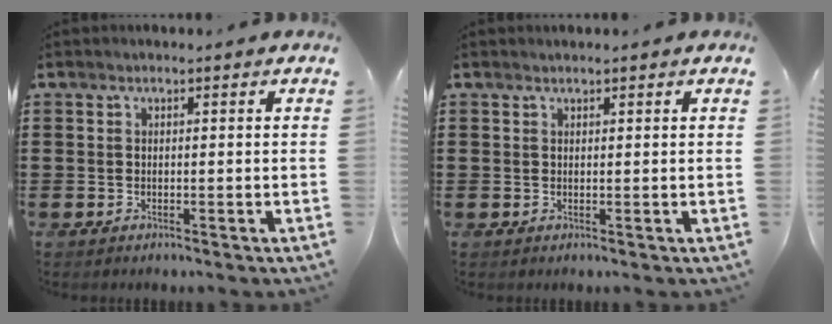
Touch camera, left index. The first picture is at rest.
{"total": 0.7, "force": [0.6, 0.2, 0.1], "torque": [-0.004, 0.001, 0.013]}